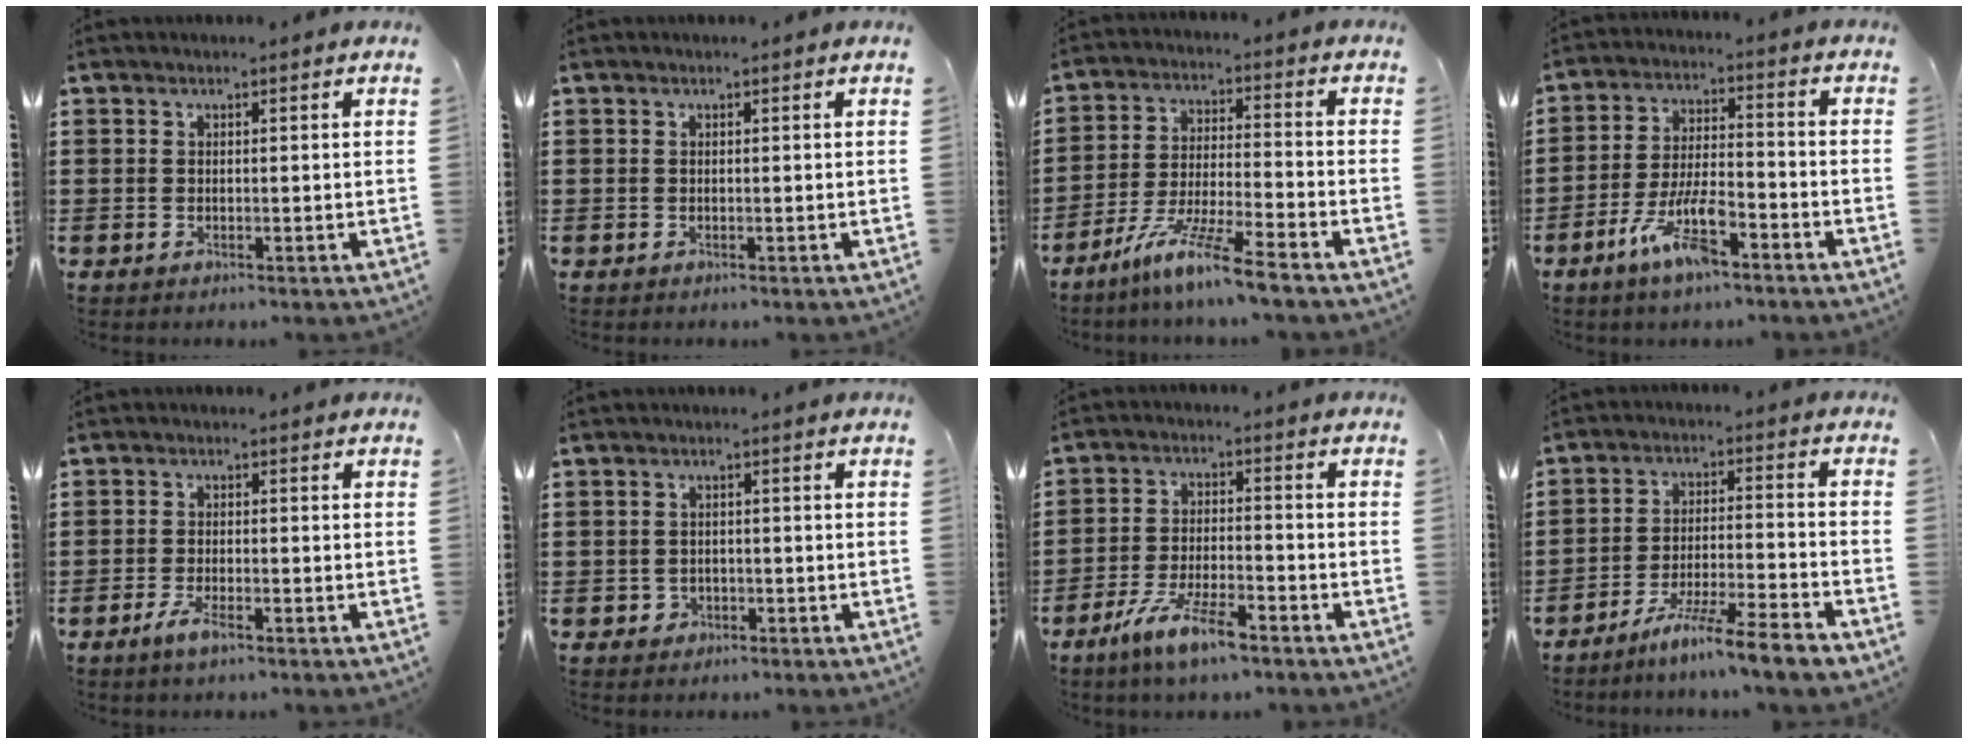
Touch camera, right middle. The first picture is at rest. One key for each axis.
{"total": 0.0}
{"total": 9.3, "fx": -7.7, "fy": -0.5, "fz": 5.2, "tx": -0.104, "ty": -0.008, "tz": -0.151}
{"total": 9.1, "fx": -5.2, "fy": 2.8, "fz": 6.9, "tx": -0.146, "ty": 0.002, "tz": -0.098}
{"total": 3.1, "fx": -1.9, "fy": 0.7, "fz": 2.3, "tx": -0.051, "ty": 0.000, "tz": -0.041}
{"total": 1.5, "fx": -1.0, "fy": 1.1, "fz": 0.1, "tx": -0.008, "ty": 0.001, "tz": -0.025}
{"total": 7.5, "fx": -5.5, "fy": 1.3, "fz": 4.8, "tx": -0.109, "ty": -0.004, "tz": -0.107}
{"total": 8.1, "fx": -7.0, "fy": -0.6, "fz": 4.0, "tx": -0.070, "ty": -0.005, "tz": -0.136}